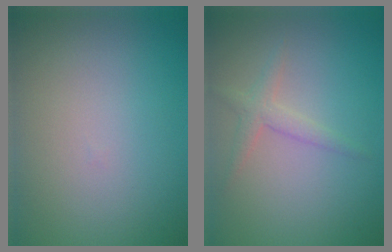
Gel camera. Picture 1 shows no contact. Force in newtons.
{"total": 1.8, "press": 1.8, "slide": 0.1}